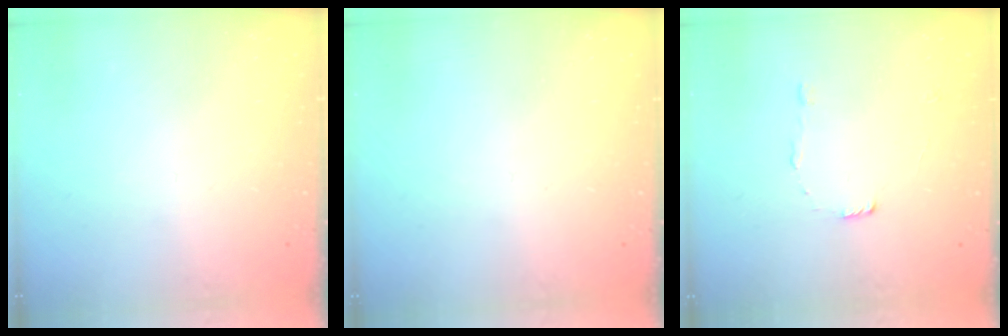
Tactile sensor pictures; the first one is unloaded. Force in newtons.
{"total": 0.0}
{"total": 4.4, "press": 4.4, "slide": 0.4}